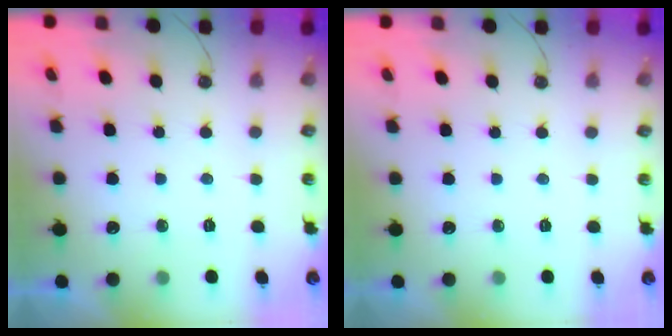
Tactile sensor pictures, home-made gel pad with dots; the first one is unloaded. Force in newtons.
{"total": 0.0}